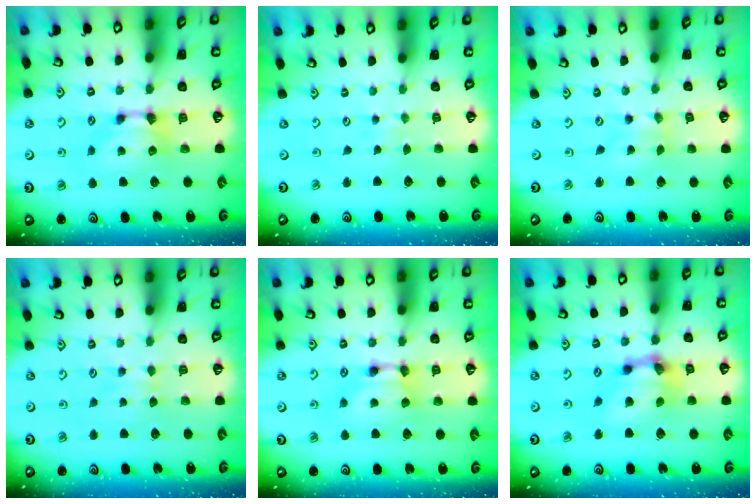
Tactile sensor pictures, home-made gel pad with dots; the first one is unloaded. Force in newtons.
{"total": 5.8, "press": 5.8, "slide": 0.2}
{"total": 3.9, "press": 3.8, "slide": 0.7}
{"total": 2.8, "press": 2.8, "slide": 0.3}
{"total": 1.6, "press": 1.6, "slide": 0.2}
{"total": 6.1, "press": 5.6, "slide": 2.3}